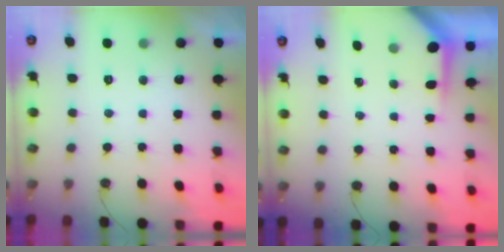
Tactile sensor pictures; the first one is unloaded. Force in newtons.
{"total": 3.9, "press": 3.8, "slide": 0.3}